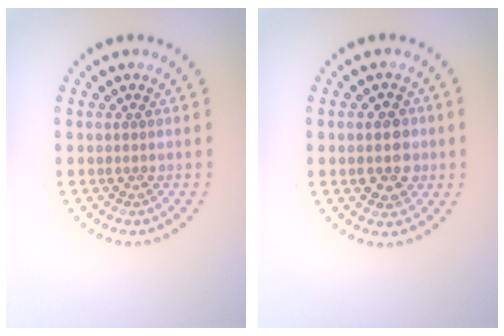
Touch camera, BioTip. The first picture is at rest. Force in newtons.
{"total": 3.3, "press": 3.3, "slide": 0.3}